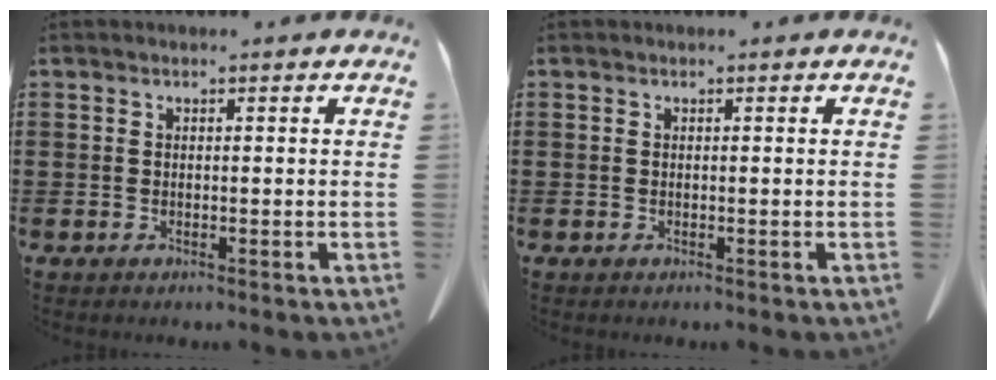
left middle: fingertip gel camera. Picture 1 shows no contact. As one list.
[{"total": 0.0}]